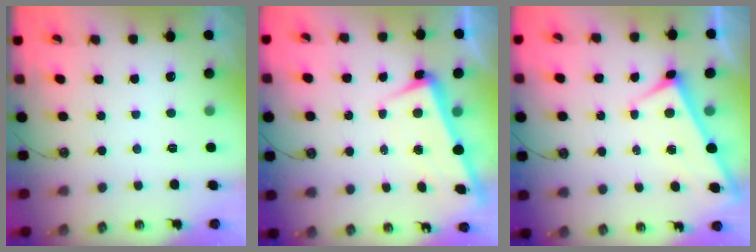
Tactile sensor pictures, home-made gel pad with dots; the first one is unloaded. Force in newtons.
{"total": 3.0, "press": 2.8, "slide": 0.9}
{"total": 1.7, "press": 1.7, "slide": 0.2}